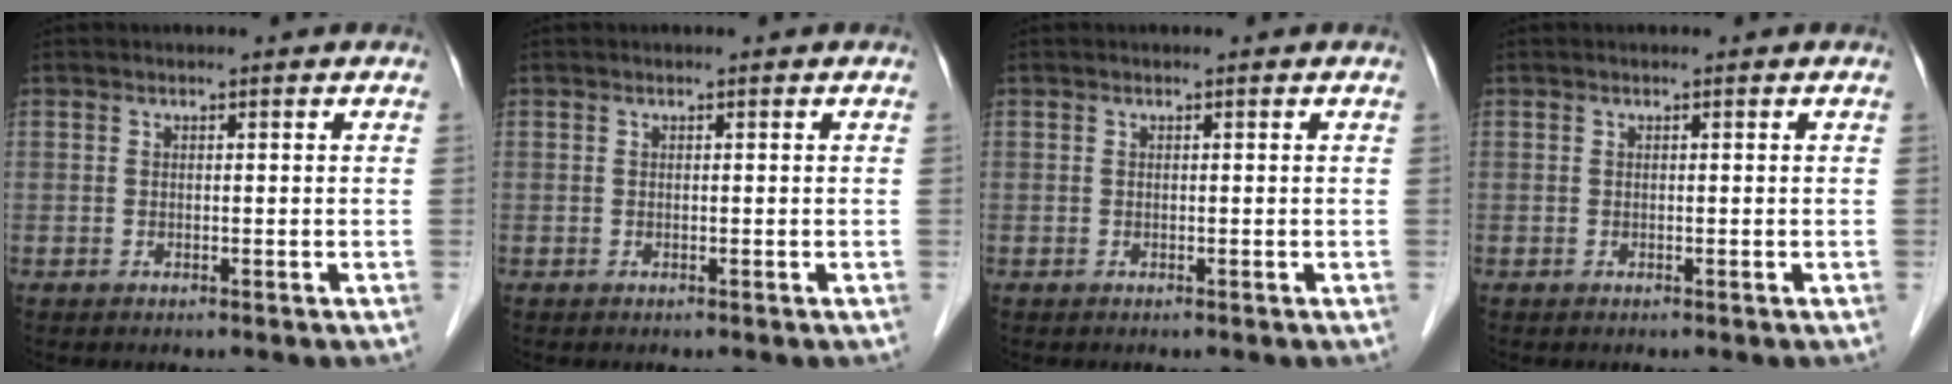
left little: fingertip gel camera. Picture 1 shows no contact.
{"total": 0.0}
{"total": 0.0}
{"total": 0.0}